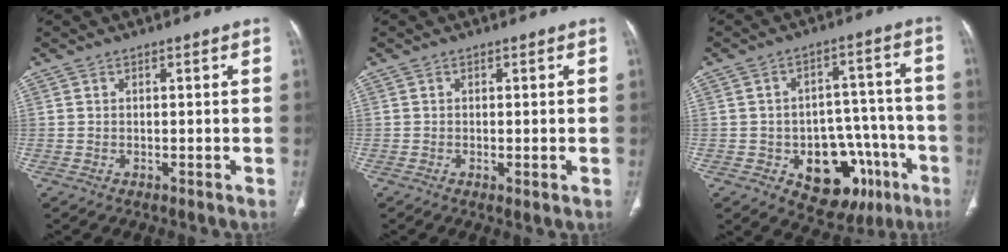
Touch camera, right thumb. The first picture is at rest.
{"total": 1.2, "force": [-0.3, 0.3, 1.1], "torque": [-0.024, -0.006, -0.005]}
{"total": 16.7, "force": [-7.0, 10.6, 10.8], "torque": [-0.097, 0.049, -0.083]}